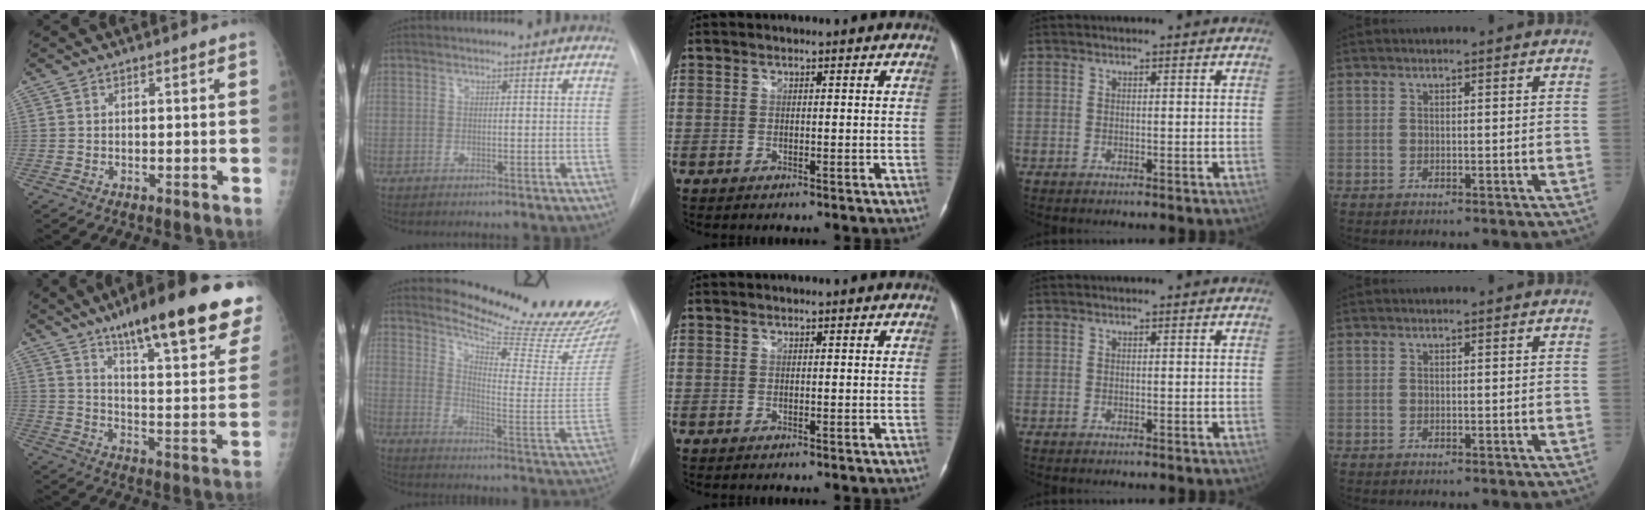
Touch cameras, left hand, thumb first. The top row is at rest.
{"thumb": {"total": 26.7, "force": [18.0, 5.4, 19.0], "torque": [-0.239, -0.060, 0.255]}, "index": {"total": 22.7, "force": [20.9, 0.7, 8.7], "torque": [-0.133, -0.135, 0.271]}}